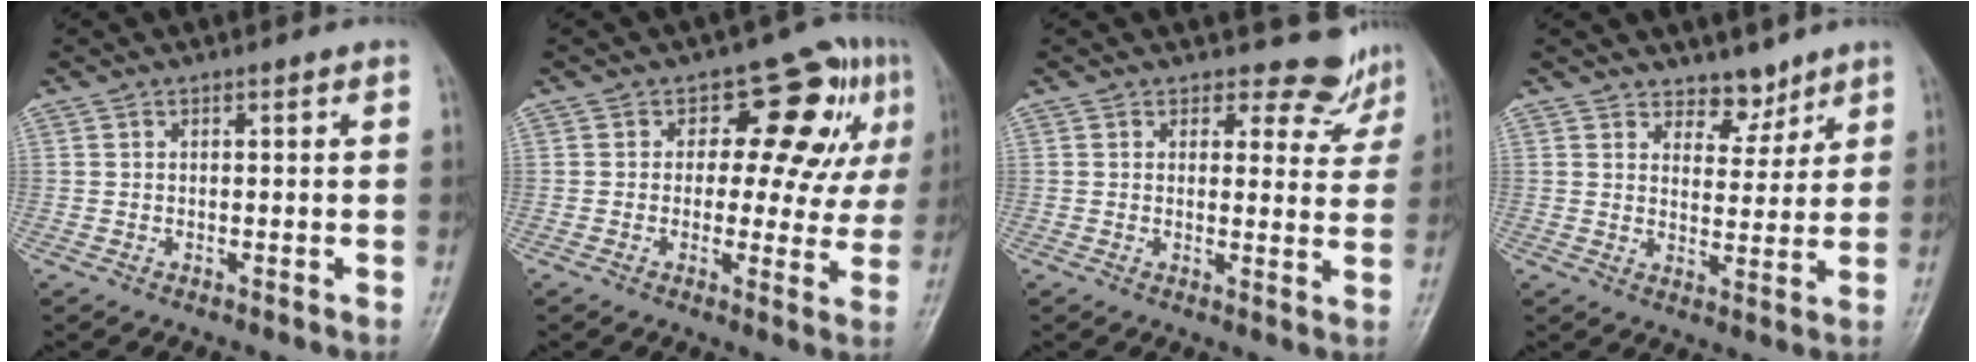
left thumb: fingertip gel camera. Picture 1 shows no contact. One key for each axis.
{"total": 13.1, "fx": 3.9, "fy": 7.8, "fz": 9.8, "tx": -0.059, "ty": 0.006, "tz": 0.041}
{"total": 6.3, "fx": 5.7, "fy": 2.6, "fz": -0.4, "tx": 0.037, "ty": -0.046, "tz": 0.053}
{"total": 4.7, "fx": 3.9, "fy": 2.5, "fz": 0.9, "tx": 0.014, "ty": -0.032, "tz": 0.064}